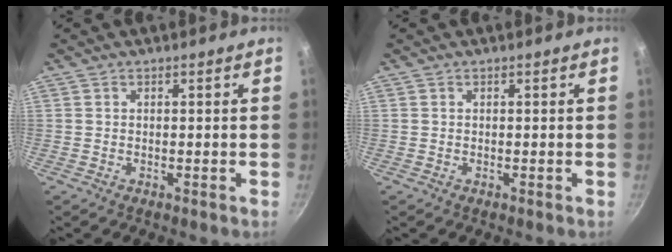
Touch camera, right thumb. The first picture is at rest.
{"total": 0.0}